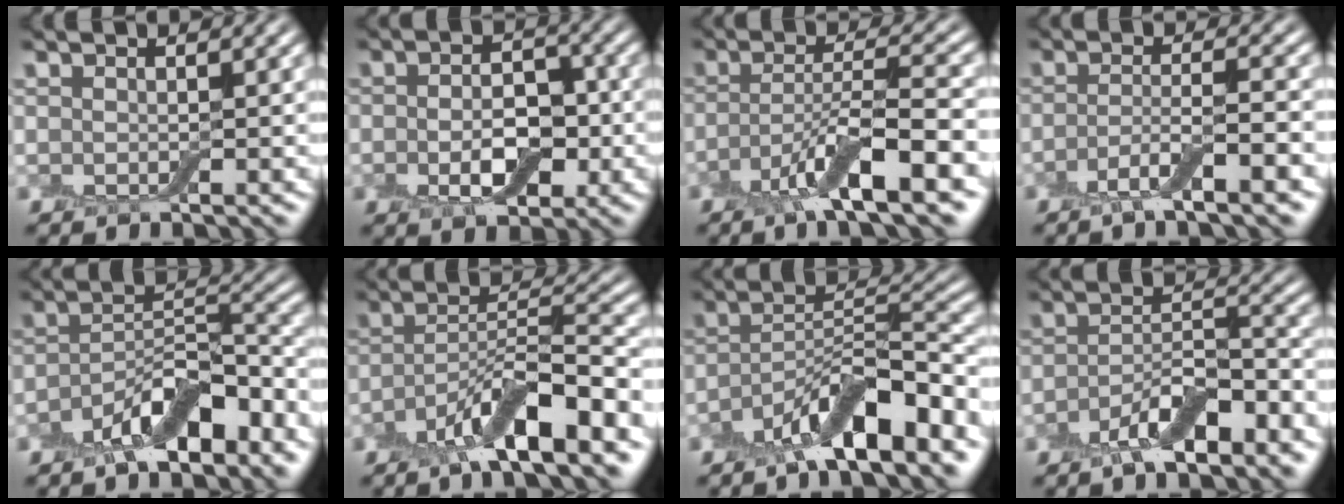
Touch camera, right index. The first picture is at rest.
{"total": 4.9, "force": [-1.2, 2.8, 3.9], "torque": [-0.067, -0.001, -0.021]}
{"total": 7.2, "force": [-3.4, 1.2, 6.2], "torque": [-0.109, 0.004, -0.068]}
{"total": 4.2, "force": [-2.2, 0.6, 3.5], "torque": [-0.066, -0.003, -0.048]}
{"total": 7.0, "force": [-4.1, 2.7, 5.0], "torque": [-0.083, 0.010, -0.074]}
{"total": 8.5, "force": [-4.6, 1.8, 6.9], "torque": [-0.117, 0.008, -0.086]}
{"total": 9.1, "force": [-5.3, 2.6, 7.0], "torque": [-0.112, 0.011, -0.090]}
{"total": 6.2, "force": [-3.6, 2.0, 4.6], "torque": [-0.083, 0.003, -0.064]}